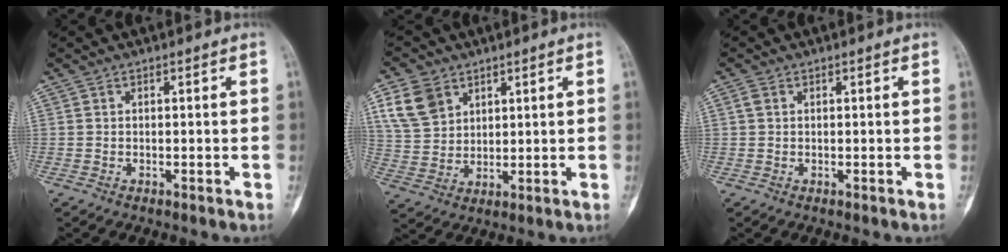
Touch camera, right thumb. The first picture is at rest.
{"total": 8.9, "force": [4.5, 6.4, 4.1], "torque": [-0.068, -0.012, 0.098]}
{"total": 1.0, "force": [0.3, 0.7, 0.7], "torque": [-0.016, 0.005, 0.007]}